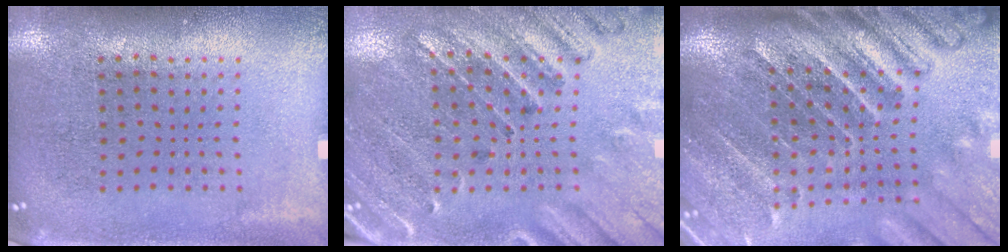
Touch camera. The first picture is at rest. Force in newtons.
{"total": 2.6, "press": 2.4, "slide": 0.9}
{"total": 4.1, "press": 3.5, "slide": 2.2}